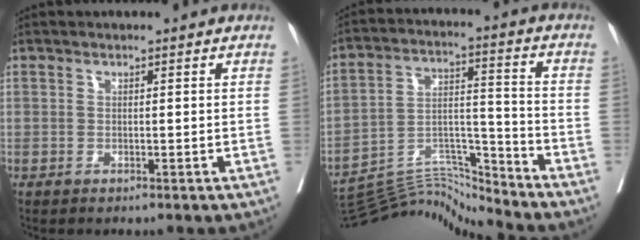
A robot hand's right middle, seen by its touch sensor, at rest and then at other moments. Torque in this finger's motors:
{"motor_torque": [-1.14, -0.67, -0.57, -0.14]}